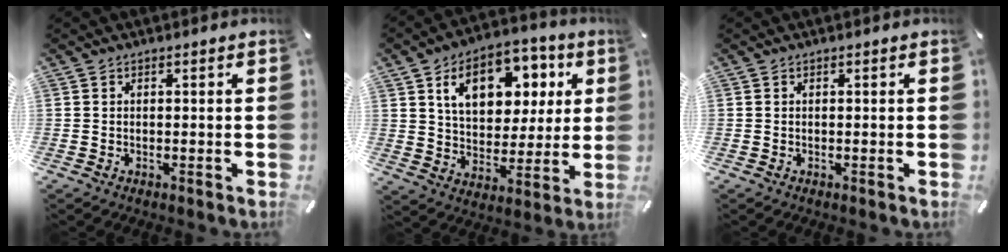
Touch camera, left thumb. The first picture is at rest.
{"total": 14.9, "force": [6.6, 10.6, 8.1], "torque": [-0.132, -0.014, 0.120]}
{"total": 0.0}